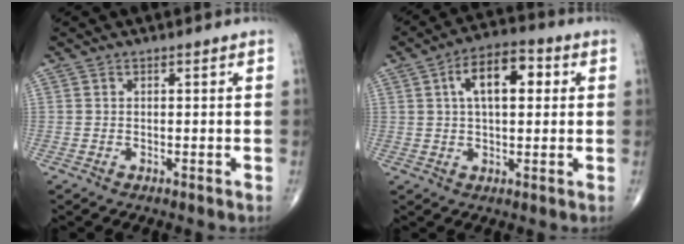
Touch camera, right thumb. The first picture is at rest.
{"total": 10.4, "force": [2.6, 5.2, 8.7], "torque": [-0.129, 0.019, 0.035]}